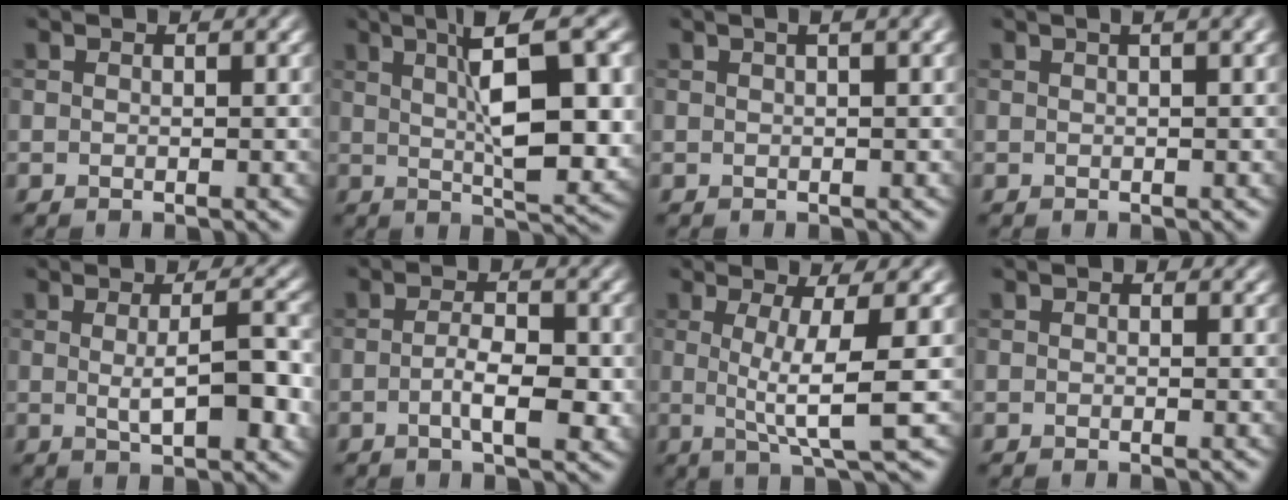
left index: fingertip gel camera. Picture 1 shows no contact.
{"total": 10.4, "force": [2.3, 2.9, 9.8], "torque": [-0.142, 0.004, 0.041]}
{"total": 2.6, "force": [1.1, 0.9, 2.1], "torque": [-0.019, 0.009, 0.009]}
{"total": 3.0, "force": [1.3, 1.2, 2.5], "torque": [-0.015, 0.011, 0.006]}
{"total": 4.8, "force": [0.0, 1.1, 4.6], "torque": [-0.074, -0.003, 0.001]}
{"total": 3.6, "force": [-0.8, 1.3, 3.3], "torque": [-0.061, -0.004, -0.013]}
{"total": 5.7, "force": [0.1, 0.8, 5.6], "torque": [-0.092, -0.005, 0.004]}
{"total": 0.6, "force": [0.2, 0.4, 0.3], "torque": [-0.001, -0.003, -0.002]}